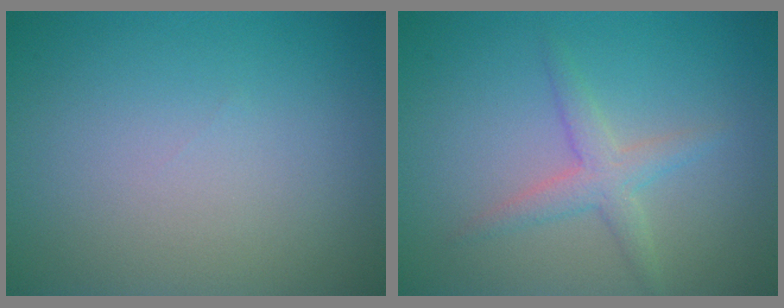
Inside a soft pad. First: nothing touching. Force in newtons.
{"total": 2.3, "press": 2.3, "slide": 0.1}